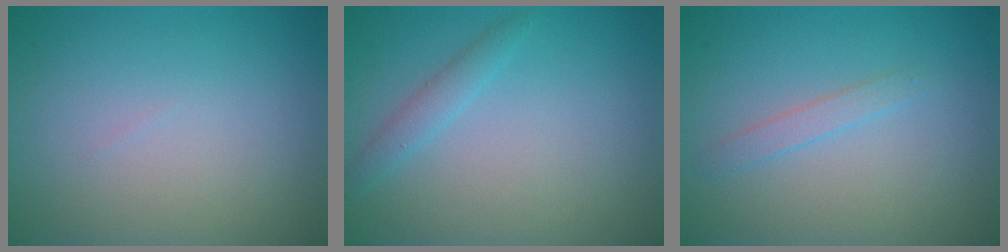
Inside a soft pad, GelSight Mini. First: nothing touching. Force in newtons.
{"total": 1.5, "press": 1.5, "slide": 0.1}
{"total": 1.2, "press": 1.2, "slide": 0.1}